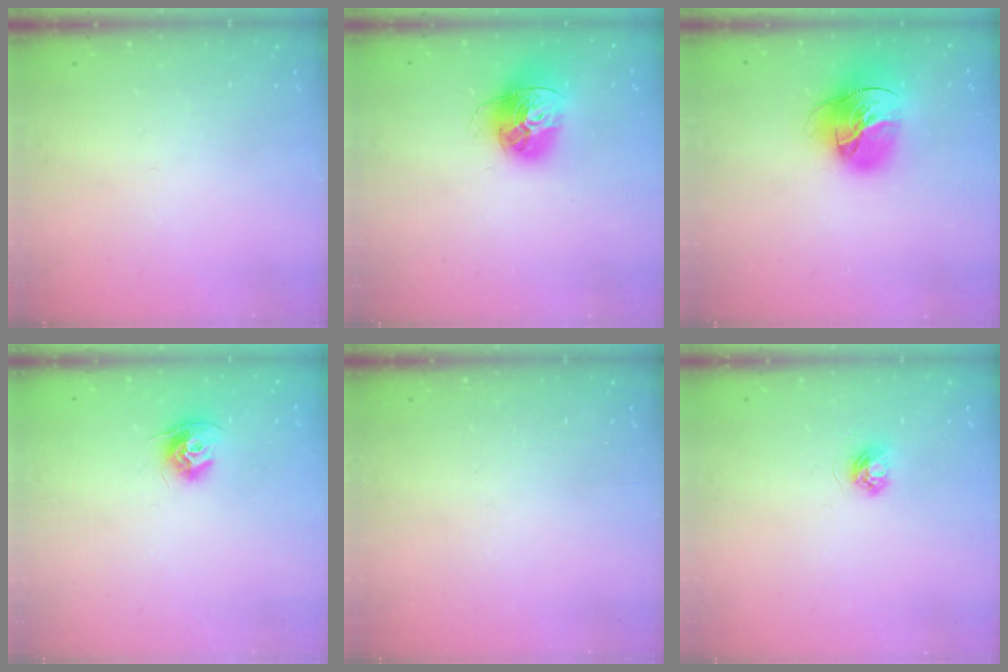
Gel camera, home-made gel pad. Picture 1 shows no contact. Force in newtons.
{"total": 15.7, "press": 15.6, "slide": 1.6}
{"total": 20.1, "press": 20.0, "slide": 2.1}
{"total": 9.7, "press": 9.7, "slide": 0.5}
{"total": 0.0}
{"total": 4.0, "press": 4.0, "slide": 0.4}